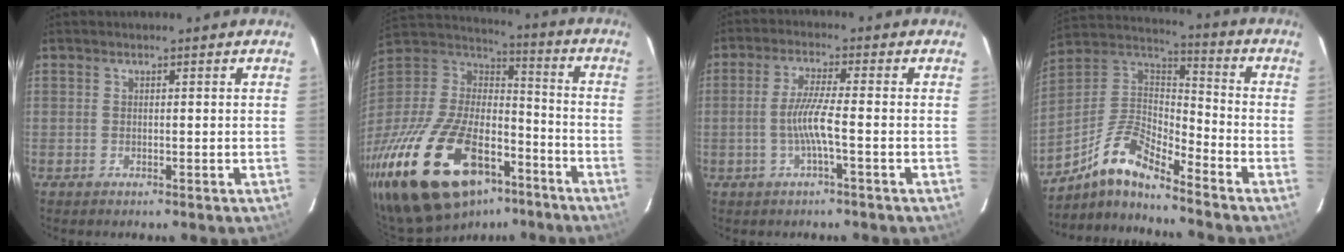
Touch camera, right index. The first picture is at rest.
{"total": 33.4, "force": [-20.2, 16.5, 20.9], "torque": [-0.431, -0.021, -0.324]}
{"total": 5.4, "force": [-1.7, -0.5, 5.1], "torque": [-0.105, -0.002, -0.030]}
{"total": 12.3, "force": [-9.5, 2.7, 7.4], "torque": [-0.166, 0.017, -0.198]}